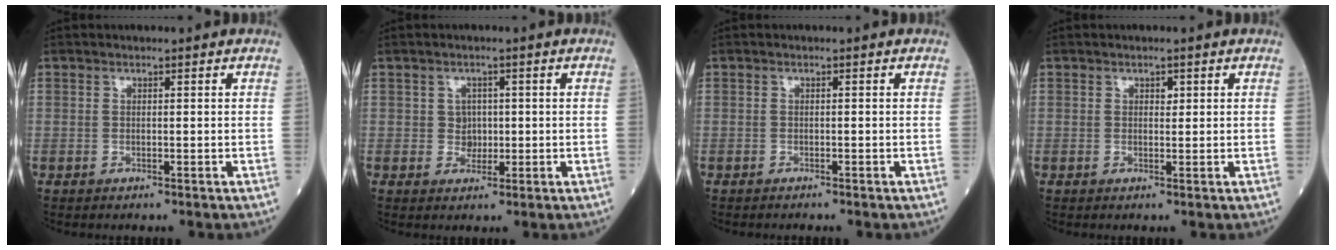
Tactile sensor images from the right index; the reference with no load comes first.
{"total": 2.1, "force": [0.2, 2.0, 0.6], "torque": [-0.005, 0.005, 0.005]}
{"total": 0.8, "force": [-0.7, 0.1, 0.3], "torque": [-0.008, -0.001, -0.010]}
{"total": 0.9, "force": [0.4, 0.6, 0.6], "torque": [-0.006, -0.001, 0.006]}